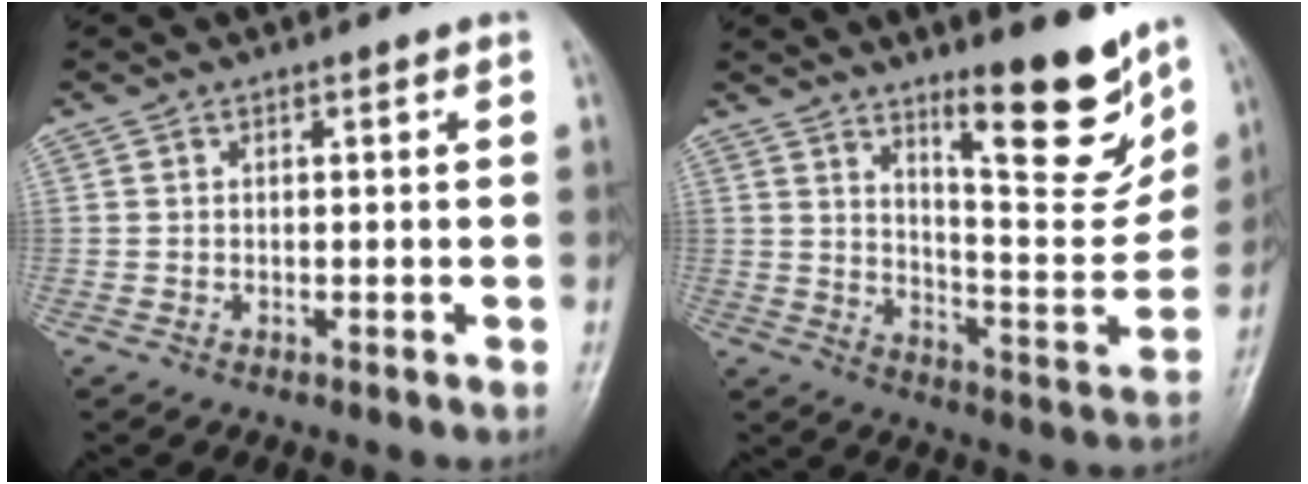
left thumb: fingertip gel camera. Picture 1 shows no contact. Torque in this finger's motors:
{"motor_torque": [2.47, 0.90, 1.24, -1.52, 0.33]}